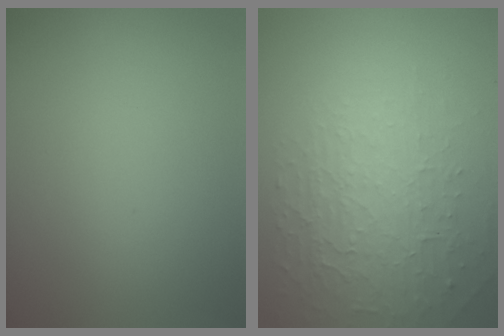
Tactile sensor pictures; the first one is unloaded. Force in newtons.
{"total": 4.6, "press": 3.1, "slide": 3.4}